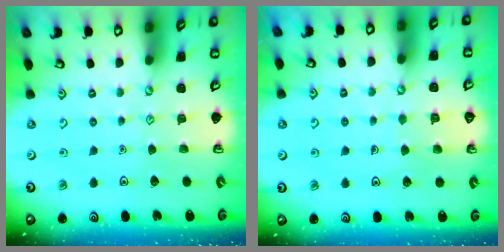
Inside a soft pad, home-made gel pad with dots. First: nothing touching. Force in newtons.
{"total": 5.3, "press": 5.3, "slide": 0.4}